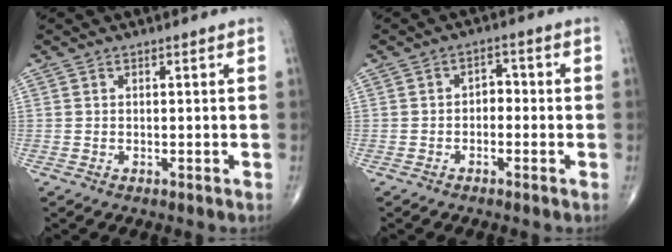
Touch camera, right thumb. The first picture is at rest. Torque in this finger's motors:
{"motor_torque": [-0.40, 0.12, 0.25, 0.07, -0.03]}